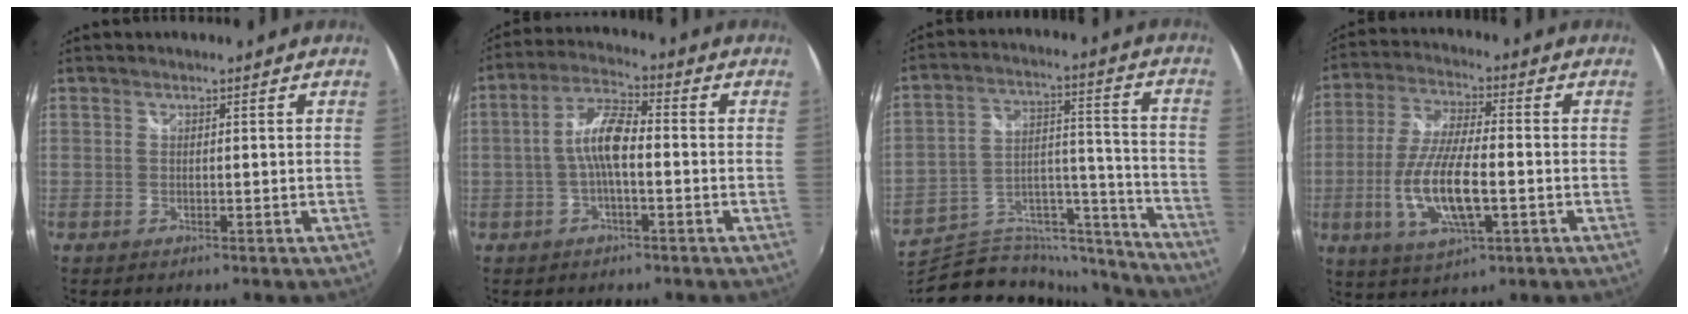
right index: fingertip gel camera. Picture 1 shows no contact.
{"total": 7.4, "force": [-1.3, 1.9, 7.0], "torque": [-0.152, 0.018, -0.027]}
{"total": 23.0, "force": [-20.0, 8.3, 7.8], "torque": [-0.128, 0.044, -0.290]}
{"total": 13.3, "force": [-3.2, 4.2, 12.2], "torque": [-0.251, -0.010, -0.060]}